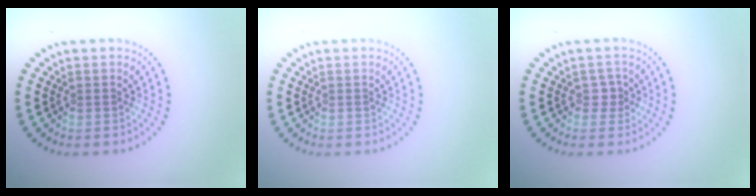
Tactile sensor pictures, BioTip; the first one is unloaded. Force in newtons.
{"total": 0.0}
{"total": 1.1, "press": 0.9, "slide": 0.6}